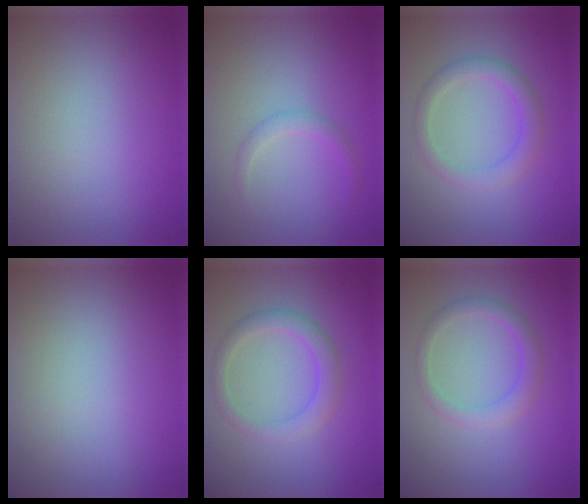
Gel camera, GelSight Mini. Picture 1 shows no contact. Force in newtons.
{"total": 1.2, "press": 1.2, "slide": 0.0}
{"total": 2.9, "press": 2.8, "slide": 0.1}
{"total": 0.0}
{"total": 2.8, "press": 2.8, "slide": 0.2}
{"total": 2.3, "press": 2.3, "slide": 0.1}